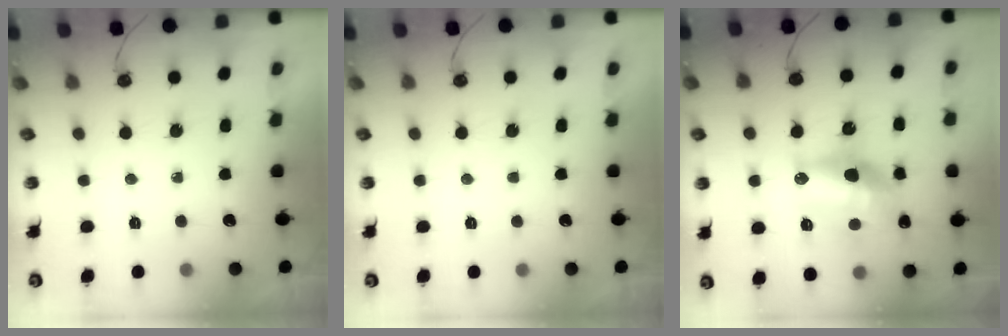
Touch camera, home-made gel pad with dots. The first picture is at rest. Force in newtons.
{"total": 0.0}
{"total": 16.3, "press": 16.2, "slide": 1.5}